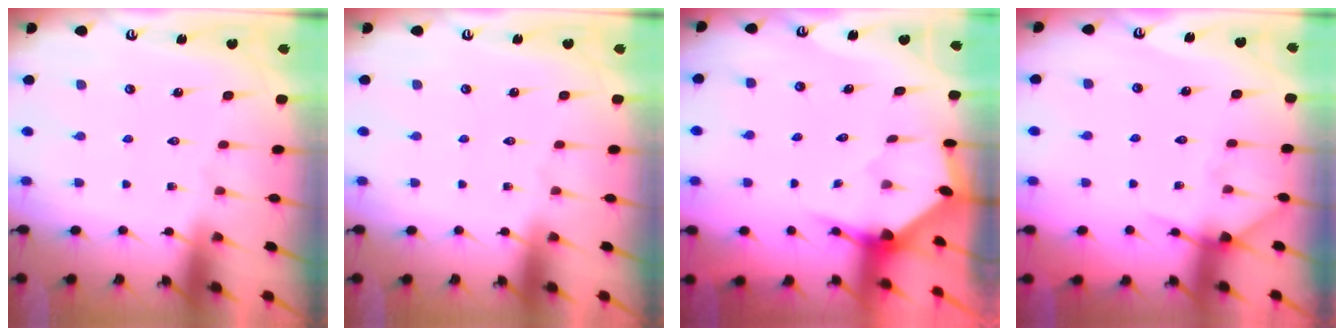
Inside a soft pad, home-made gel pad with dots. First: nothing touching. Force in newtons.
{"total": 0.0}
{"total": 3.1, "press": 3.1, "slide": 0.2}
{"total": 4.4, "press": 4.3, "slide": 0.7}